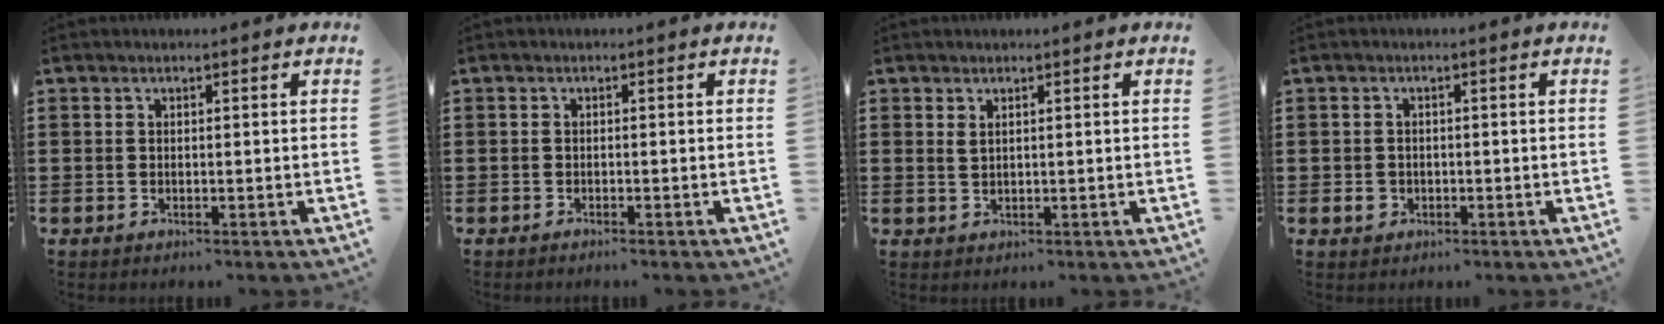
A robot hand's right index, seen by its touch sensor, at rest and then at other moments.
{"total": 0.6, "force": [-0.5, -0.1, 0.1], "torque": [-0.005, -0.003, -0.011]}
{"total": 1.3, "force": [0.7, 0.6, 1.0], "torque": [-0.021, 0.003, 0.013]}
{"total": 1.8, "force": [-0.6, 1.6, 0.7], "torque": [-0.016, 0.004, -0.013]}